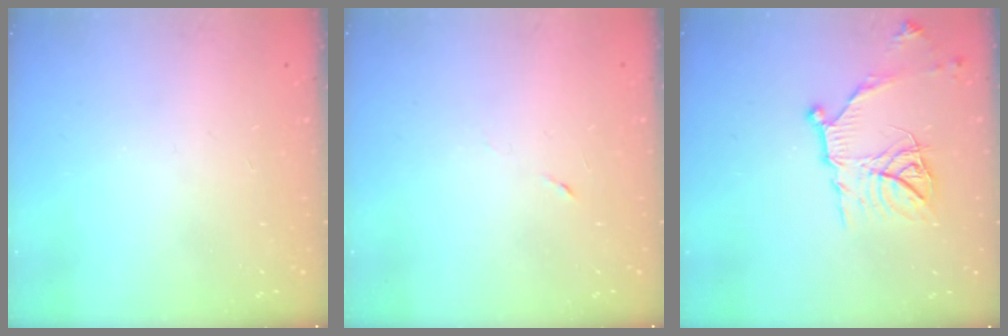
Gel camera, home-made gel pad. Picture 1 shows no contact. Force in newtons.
{"total": 3.3, "press": 3.0, "slide": 1.4}
{"total": 14.7, "press": 14.7, "slide": 0.2}